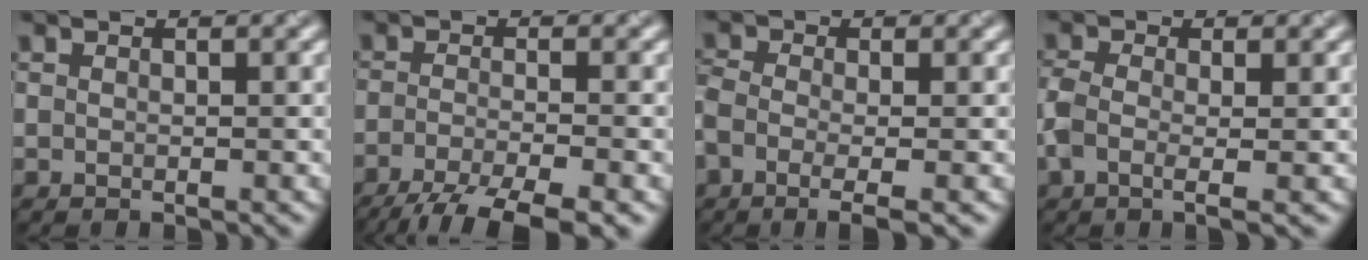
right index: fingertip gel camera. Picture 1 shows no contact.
{"total": 7.3, "force": [-5.1, 1.6, 4.9], "torque": [-0.076, -0.013, -0.096]}
{"total": 3.8, "force": [-1.7, 1.5, 3.1], "torque": [-0.068, -0.004, -0.041]}
{"total": 3.5, "force": [-0.6, 1.5, 3.1], "torque": [-0.072, -0.004, -0.018]}